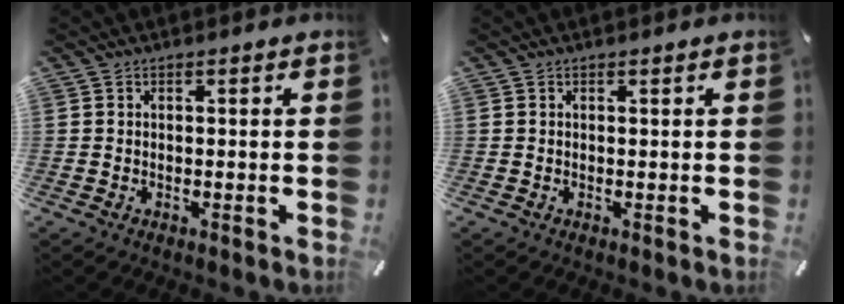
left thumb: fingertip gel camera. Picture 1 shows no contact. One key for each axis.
{"total": 0.0}